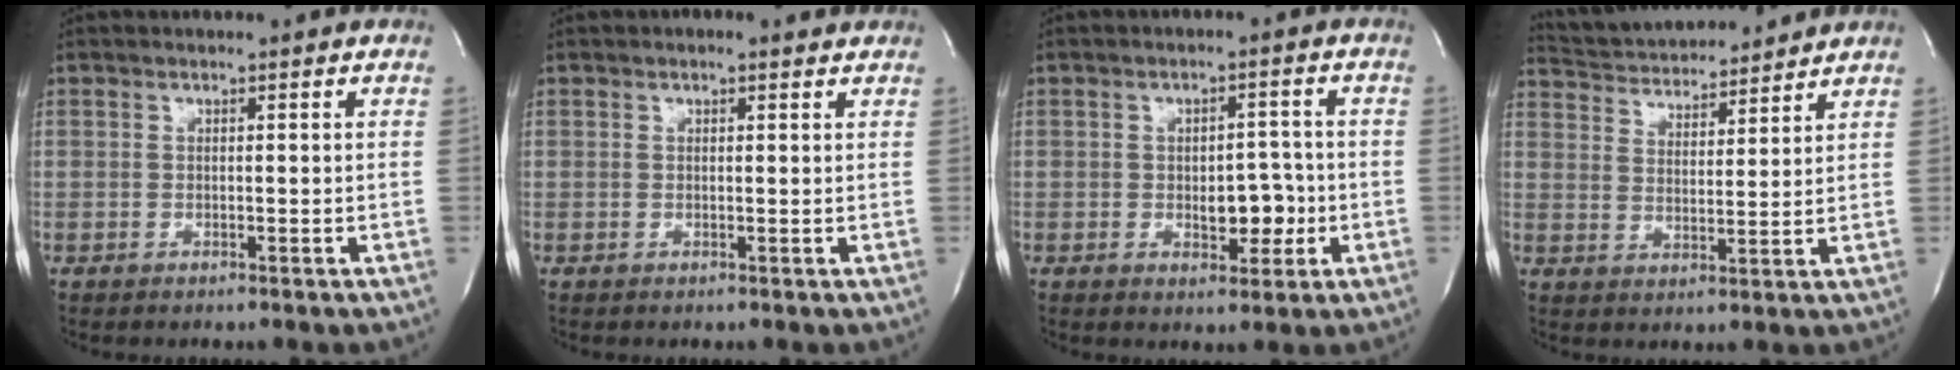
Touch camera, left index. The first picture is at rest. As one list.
[{"total": 0.8, "force": [0.2, 0.5, 0.6], "torque": [-0.014, 0.004, -0.002]}, {"total": 5.2, "force": [-1.7, 2.7, 4.0], "torque": [-0.046, 0.000, -0.019]}, {"total": 12.3, "force": [11.7, 1.9, 3.2], "torque": [-0.059, 0.015, 0.187]}]